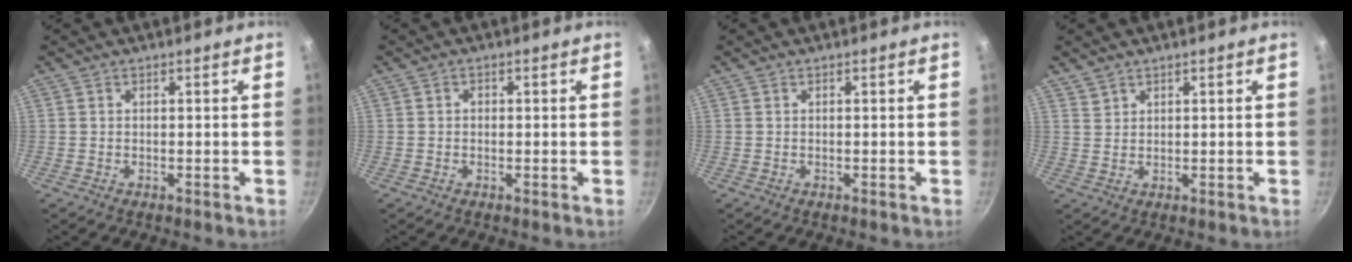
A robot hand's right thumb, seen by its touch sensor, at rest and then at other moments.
{"total": 0.9, "force": [0.0, 0.8, 0.4], "torque": [-0.006, 0.005, -0.001]}
{"total": 0.0}
{"total": 1.8, "force": [1.5, 0.9, 0.2], "torque": [0.009, 0.003, 0.032]}